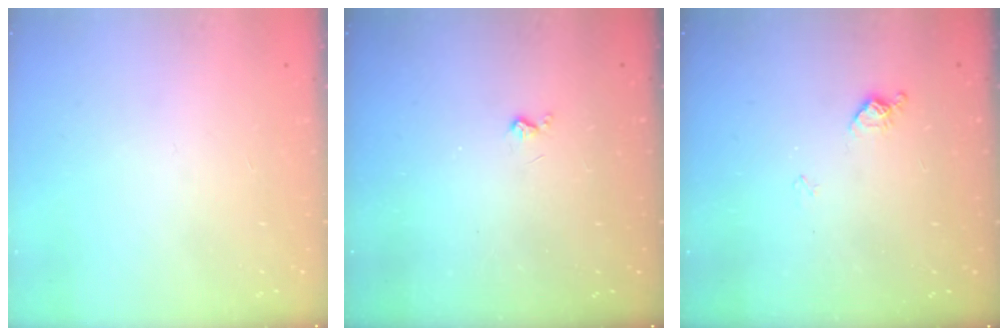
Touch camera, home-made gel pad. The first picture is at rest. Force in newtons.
{"total": 2.6, "press": 2.6, "slide": 0.5}
{"total": 7.7, "press": 7.7, "slide": 1.0}